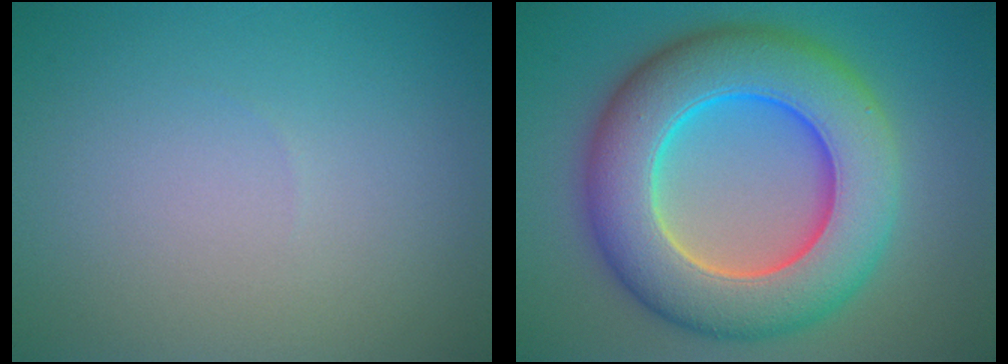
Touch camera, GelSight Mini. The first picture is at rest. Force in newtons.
{"total": 12.3, "press": 12.3, "slide": 0.2}